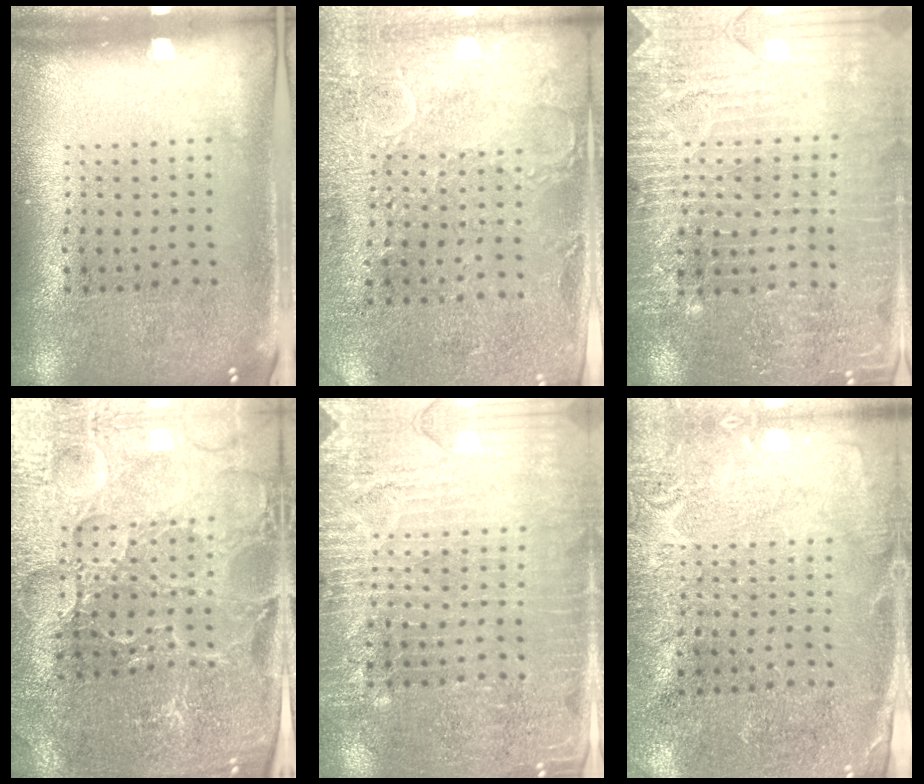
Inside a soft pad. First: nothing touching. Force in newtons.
{"total": 2.8, "press": 2.5, "slide": 1.2}
{"total": 3.2, "press": 3.1, "slide": 0.7}
{"total": 3.8, "press": 3.7, "slide": 0.6}
{"total": 3.3, "press": 3.1, "slide": 1.2}
{"total": 2.7, "press": 2.6, "slide": 0.6}